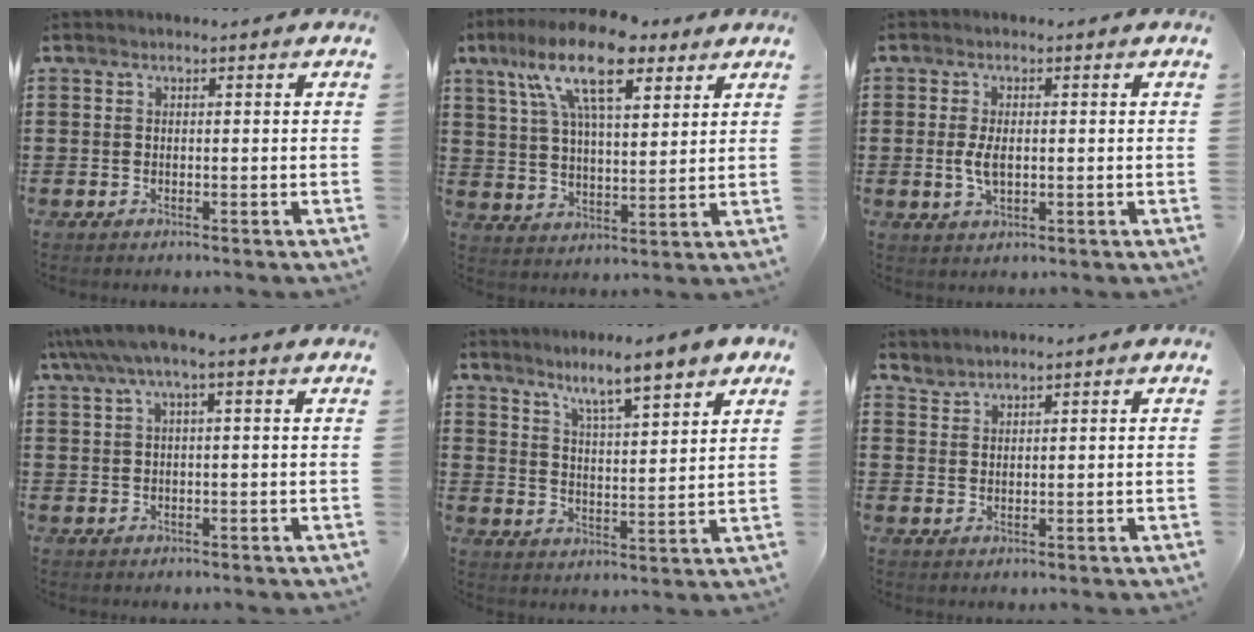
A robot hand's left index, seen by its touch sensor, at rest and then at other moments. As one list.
[{"total": 15.0, "force": [9.2, 5.2, 10.6], "torque": [-0.209, -0.008, 0.161]}, {"total": 3.7, "force": [0.0, 1.7, 3.2], "torque": [-0.078, -0.001, -0.006]}, {"total": 3.3, "force": [0.7, 0.4, 3.2], "torque": [-0.070, -0.002, 0.005]}, {"total": 6.0, "force": [5.1, 0.1, 3.2], "torque": [-0.074, -0.031, 0.080]}, {"total": 1.6, "force": [1.6, 0.0, -0.3], "torque": [0.001, 0.001, 0.033]}]